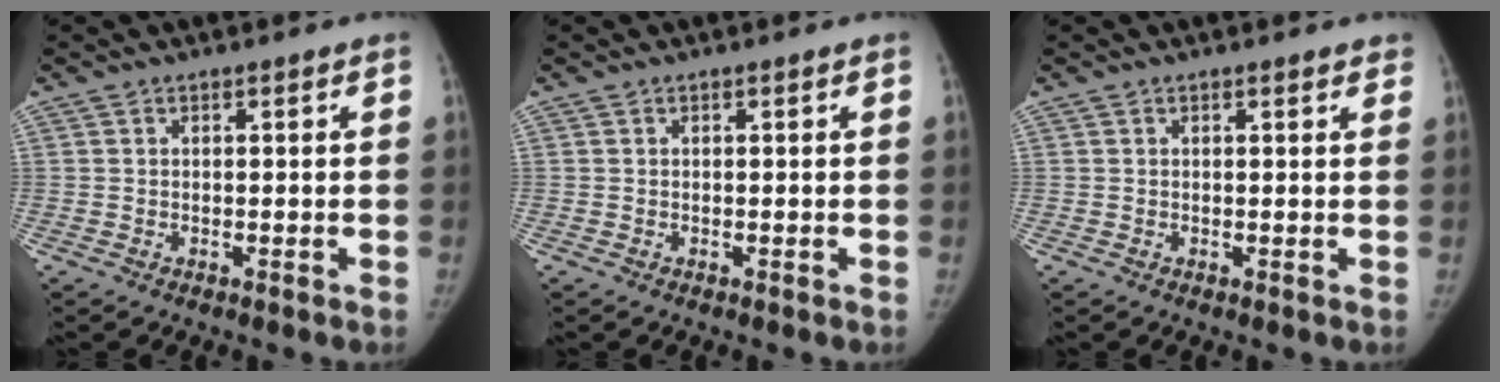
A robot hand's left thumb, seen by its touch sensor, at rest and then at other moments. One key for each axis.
{"total": 0.0}
{"total": 1.4, "fx": 1.1, "fy": 0.5, "fz": 0.8, "tx": -0.003, "ty": -0.001, "tz": 0.011}